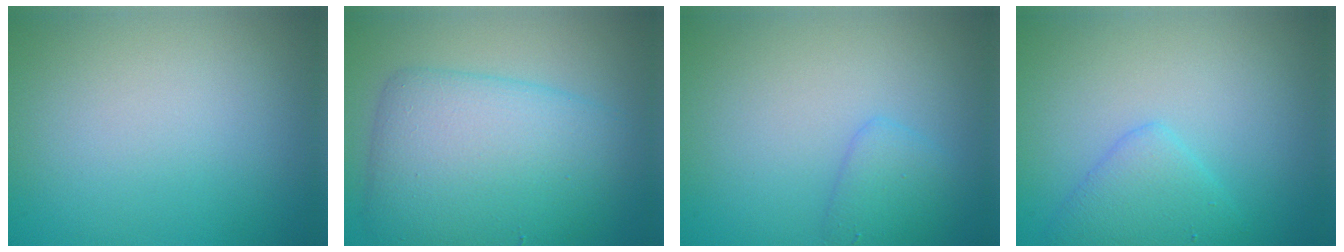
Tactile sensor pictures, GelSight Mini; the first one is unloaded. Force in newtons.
{"total": 8.0, "press": 8.0, "slide": 0.1}
{"total": 1.8, "press": 1.8, "slide": 0.2}
{"total": 2.7, "press": 2.7, "slide": 0.2}